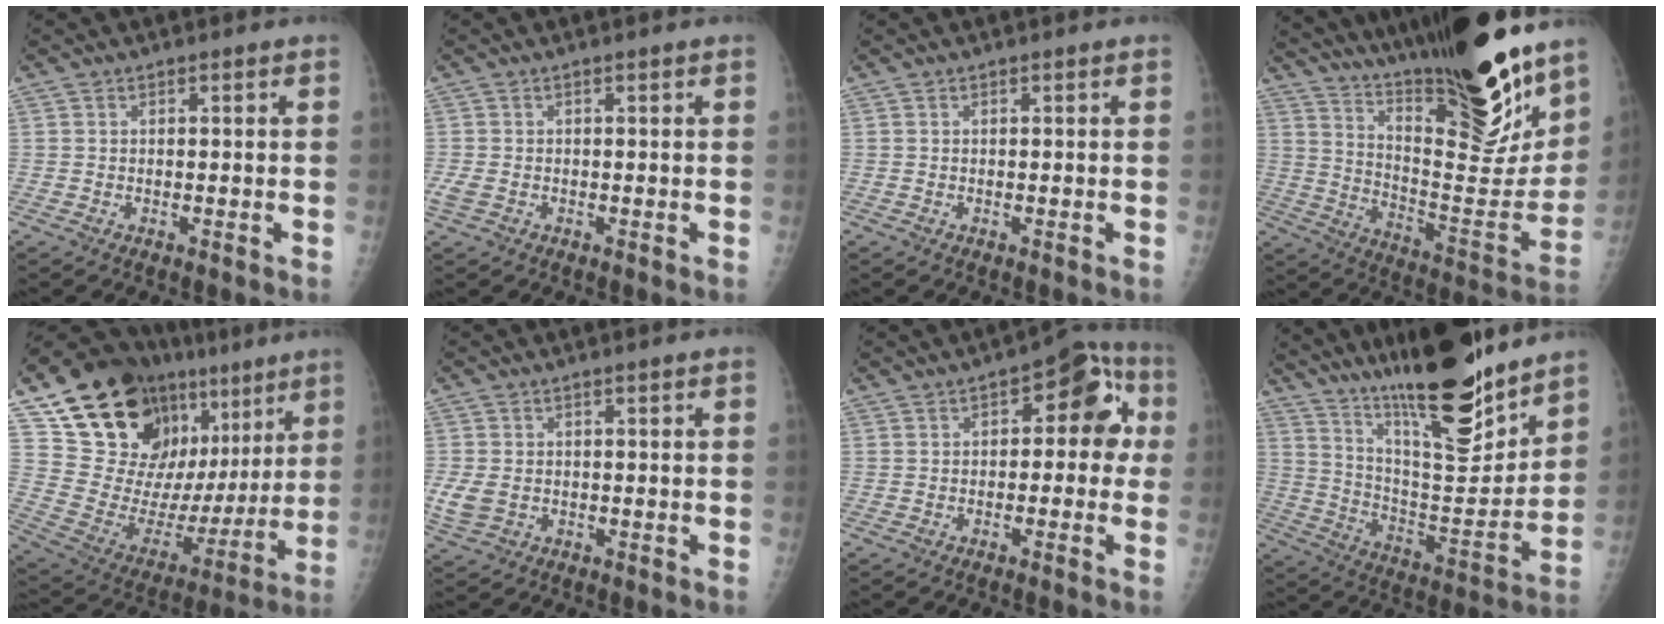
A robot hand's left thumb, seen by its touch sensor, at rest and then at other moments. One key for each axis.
{"total": 2.5, "fx": -0.2, "fy": 1.7, "fz": 1.8, "tx": -0.051, "ty": 0.004, "tz": -0.002}
{"total": 0.0}
{"total": 29.0, "fx": 21.6, "fy": 5.8, "fz": 18.5, "tx": -0.252, "ty": -0.112, "tz": 0.337}
{"total": 29.3, "fx": 14.9, "fy": 15.9, "fz": 19.6, "tx": -0.264, "ty": -0.011, "tz": 0.261}
{"total": 4.3, "fx": -0.2, "fy": 3.1, "fz": 3.0, "tx": -0.070, "ty": 0.001, "tz": 0.002}
{"total": 9.7, "fx": 0.7, "fy": 5.5, "fz": 8.0, "tx": -0.050, "ty": 0.037, "tz": -0.006}
{"total": 23.5, "fx": 17.9, "fy": 4.9, "fz": 14.5, "tx": -0.203, "ty": -0.098, "tz": 0.298}